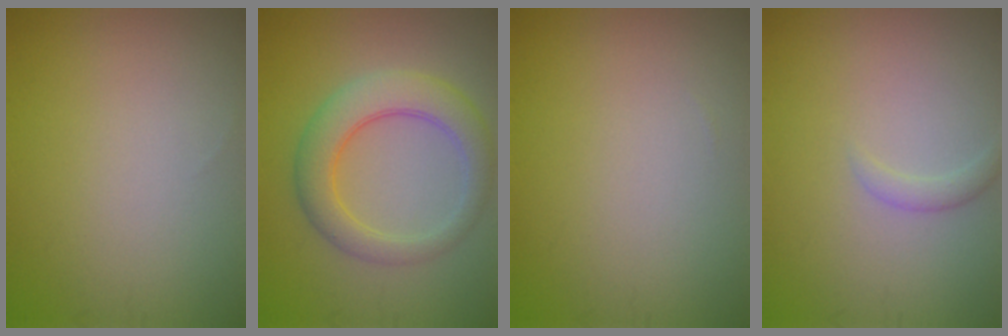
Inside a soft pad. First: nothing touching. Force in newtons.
{"total": 5.1, "press": 5.1, "slide": 0.3}
{"total": 0.0}
{"total": 1.1, "press": 1.1, "slide": 0.1}